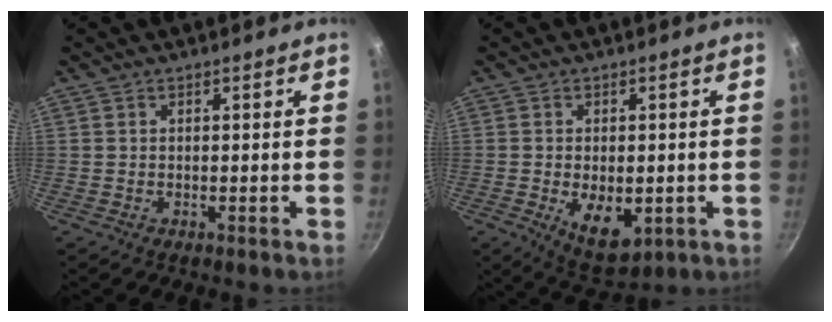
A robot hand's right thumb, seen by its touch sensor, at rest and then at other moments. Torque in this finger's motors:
{"motor_torque": [-0.22, 0.53, -0.03, 0.02, 0.05]}